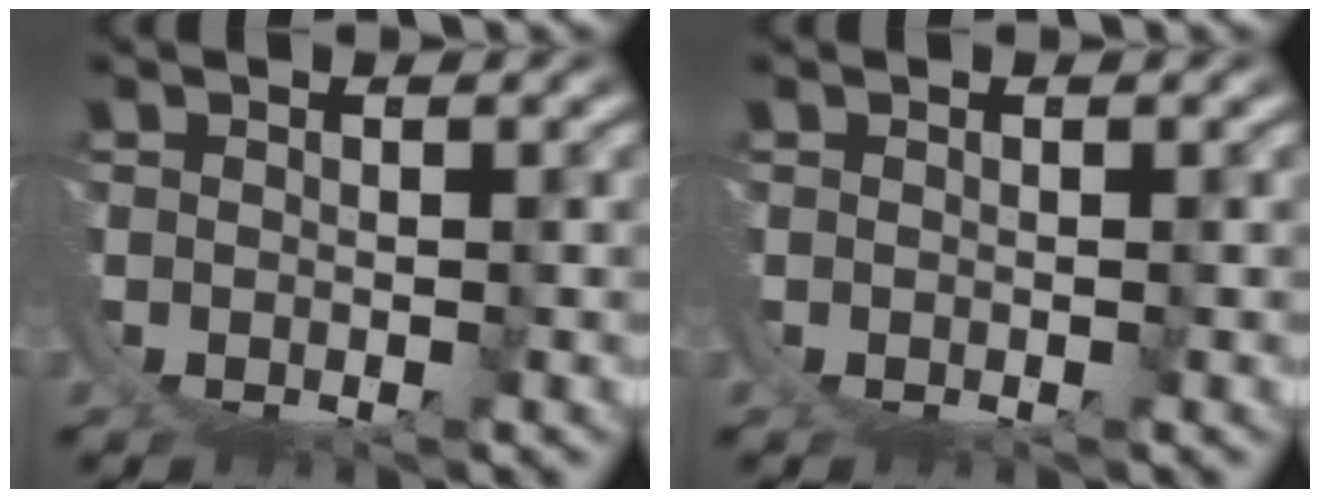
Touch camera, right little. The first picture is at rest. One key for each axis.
{"total": 0.0}